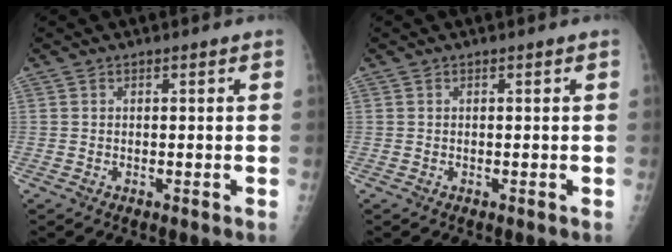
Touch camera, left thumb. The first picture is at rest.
{"total": 0.0}